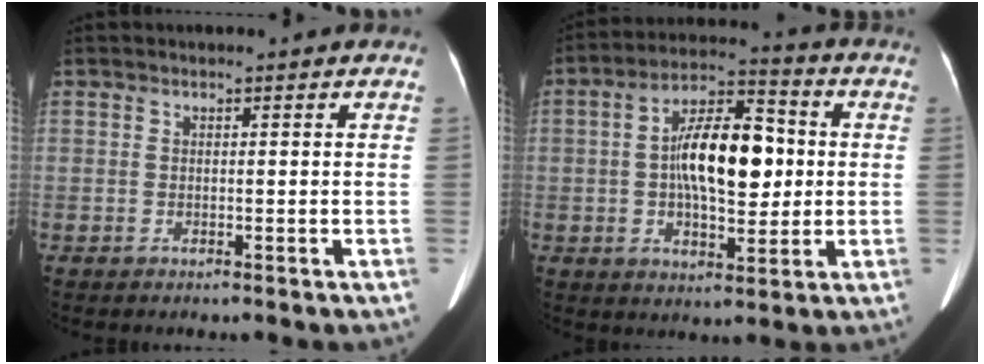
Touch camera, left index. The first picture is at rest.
{"total": 13.1, "force": [0.5, 5.5, 11.9], "torque": [-0.212, 0.026, 0.011]}